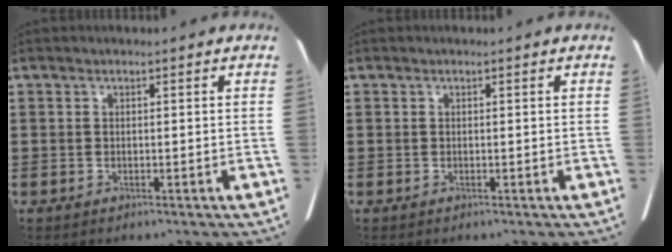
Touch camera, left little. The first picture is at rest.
{"total": 0.0}